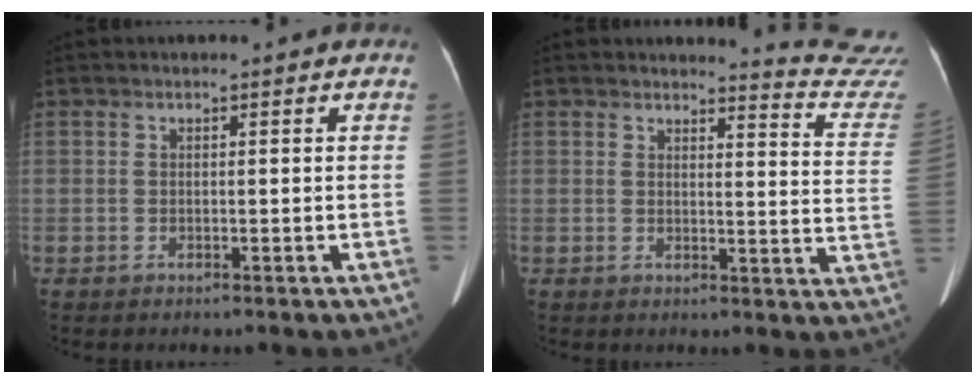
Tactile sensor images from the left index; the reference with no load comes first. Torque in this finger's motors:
{"motor_torque": [-0.14, -1.07, -0.01, -0.03]}